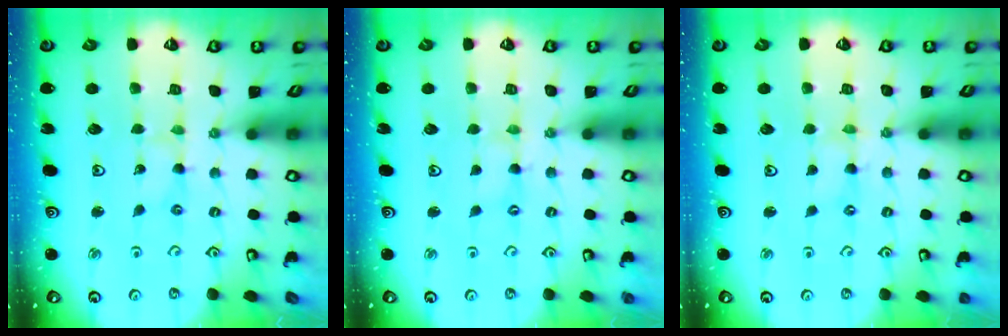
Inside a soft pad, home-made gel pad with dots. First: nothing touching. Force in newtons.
{"total": 0.0}
{"total": 0.0}